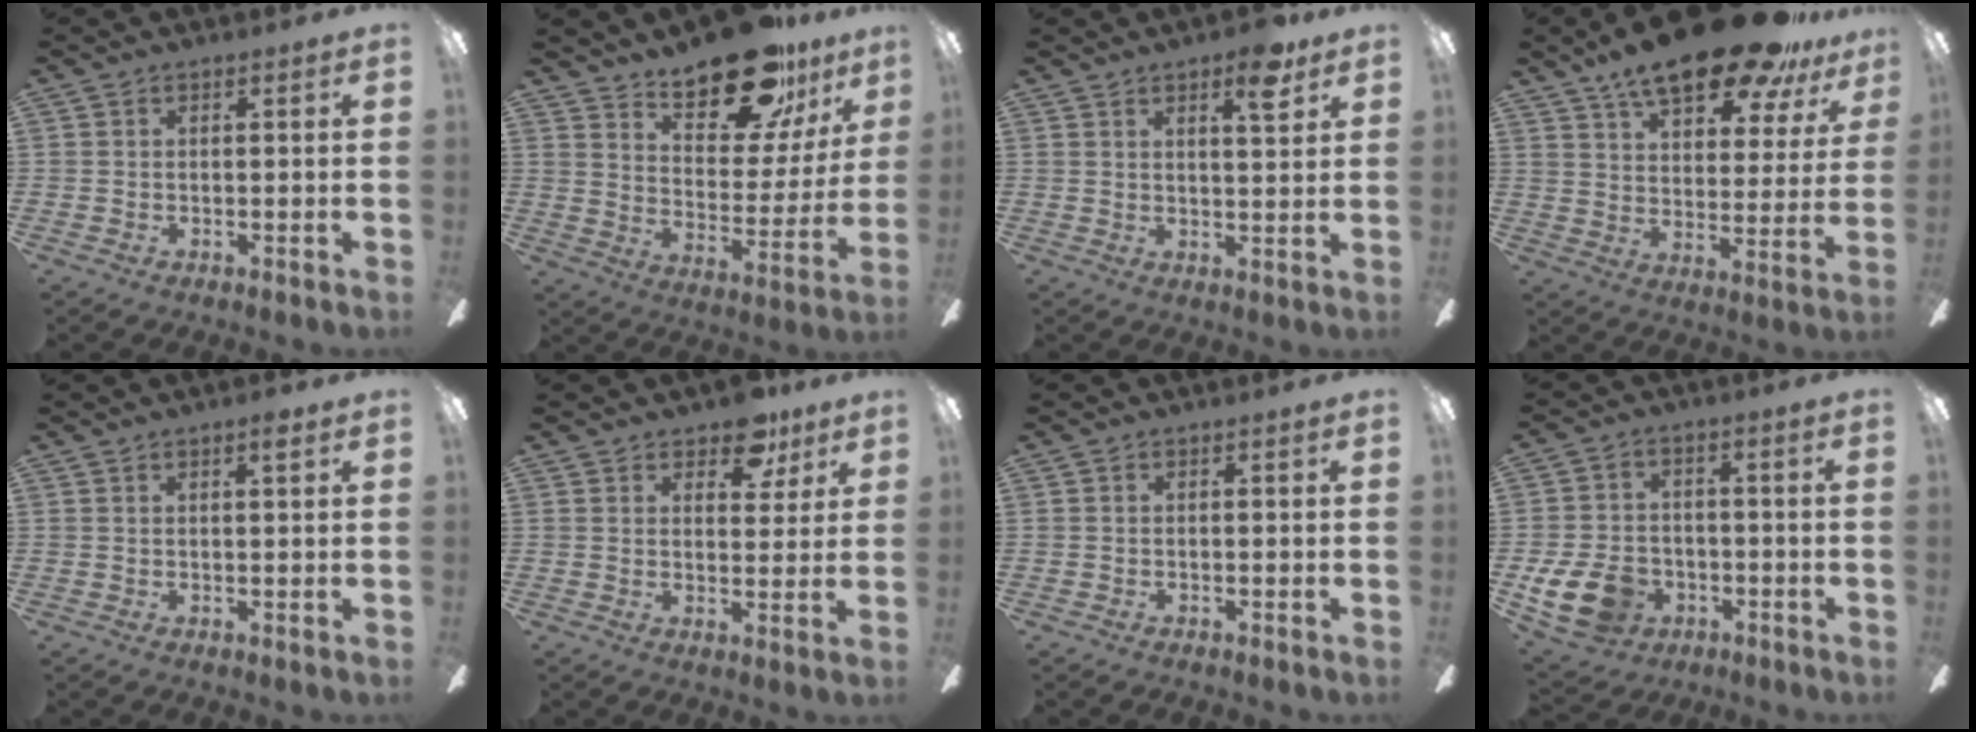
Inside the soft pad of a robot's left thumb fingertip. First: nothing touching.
{"total": 20.1, "force": [16.1, 7.2, 9.5], "torque": [-0.142, -0.112, 0.275]}
{"total": 6.8, "force": [4.6, 1.8, 4.7], "torque": [-0.055, -0.023, 0.070]}
{"total": 19.6, "force": [15.1, 6.1, 10.8], "torque": [-0.178, -0.095, 0.258]}
{"total": 2.2, "force": [1.6, 0.2, 1.4], "torque": [-0.016, -0.006, 0.025]}
{"total": 8.0, "force": [6.0, 4.3, 3.2], "torque": [-0.024, -0.032, 0.104]}
{"total": 0.0}
{"total": 12.1, "force": [-4.7, 8.8, 6.7], "torque": [-0.152, 0.026, -0.084]}